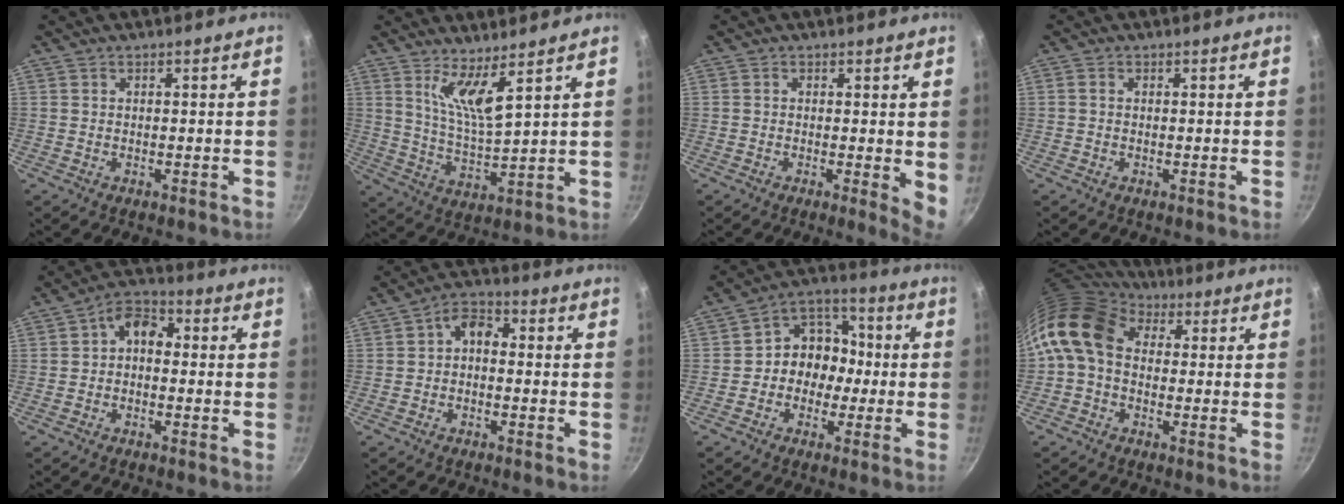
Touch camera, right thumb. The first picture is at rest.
{"total": 7.7, "force": [4.9, 0.9, 5.9], "torque": [-0.113, -0.061, 0.098]}
{"total": 4.3, "force": [0.2, 1.3, 4.1], "torque": [-0.050, -0.011, -0.001]}
{"total": 0.7, "force": [0.0, 0.6, 0.4], "torque": [-0.008, 0.005, -0.002]}
{"total": 5.6, "force": [-0.3, 3.9, 4.0], "torque": [-0.050, 0.023, -0.022]}
{"total": 4.7, "force": [-0.5, 3.2, 3.4], "torque": [-0.051, 0.021, -0.022]}
{"total": 9.9, "force": [-1.3, 8.5, 5.0], "torque": [-0.022, 0.044, -0.039]}
{"total": 11.9, "force": [1.3, 8.9, 7.8], "torque": [-0.138, 0.023, -0.001]}